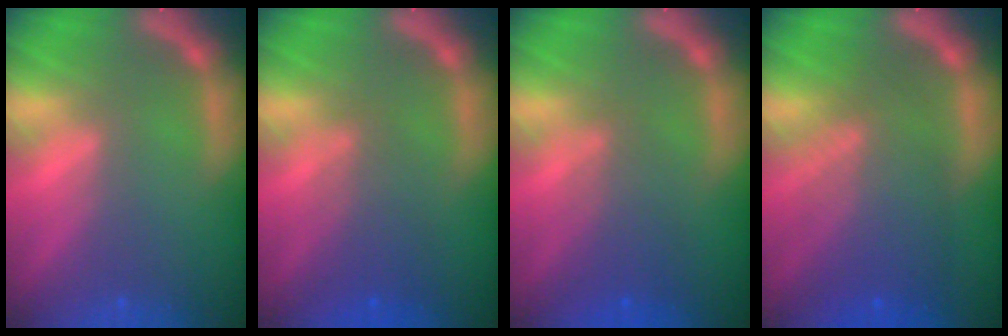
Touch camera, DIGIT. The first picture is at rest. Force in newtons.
{"total": 3.5}
{"total": 3.5}
{"total": 7.5}